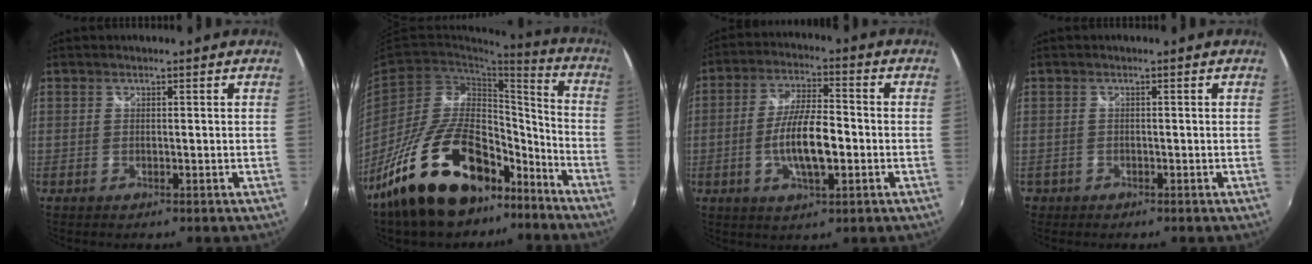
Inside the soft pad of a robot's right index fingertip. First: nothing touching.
{"total": 23.9, "force": [-16.3, 11.3, 13.3], "torque": [-0.242, 0.023, -0.251]}
{"total": 10.1, "force": [-2.4, 3.0, 9.3], "torque": [-0.182, -0.002, -0.041]}
{"total": 1.8, "force": [-0.8, 1.6, 0.1], "torque": [-0.007, 0.002, -0.012]}